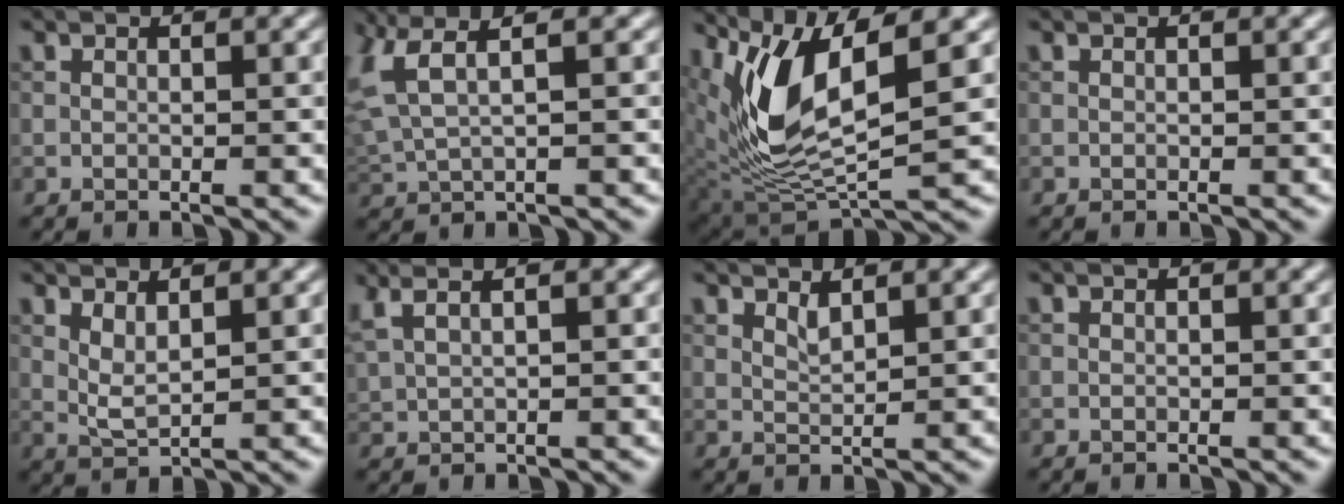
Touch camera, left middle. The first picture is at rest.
{"total": 4.7, "force": [2.6, 1.5, 3.7], "torque": [-0.094, 0.009, 0.055]}
{"total": 7.9, "force": [2.5, 3.2, 6.8], "torque": [-0.153, -0.019, 0.054]}
{"total": 0.0}
{"total": 1.9, "force": [1.1, 0.4, 1.5], "torque": [-0.036, -0.006, 0.025]}
{"total": 4.2, "force": [2.8, 1.7, 2.7], "torque": [-0.044, 0.027, 0.033]}
{"total": 1.2, "force": [1.0, 0.1, 0.7], "torque": [-0.016, 0.000, 0.017]}
{"total": 0.0}